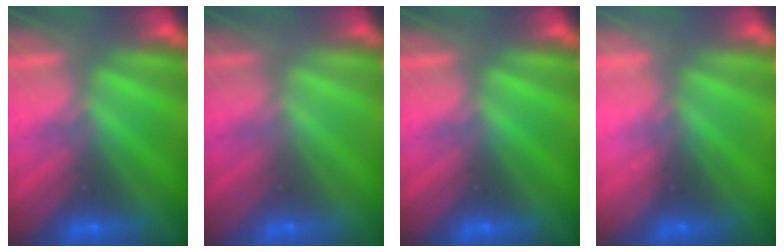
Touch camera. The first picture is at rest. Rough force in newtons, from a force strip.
{"total": 4.8}
{"total": 0.0}
{"total": 2.2}